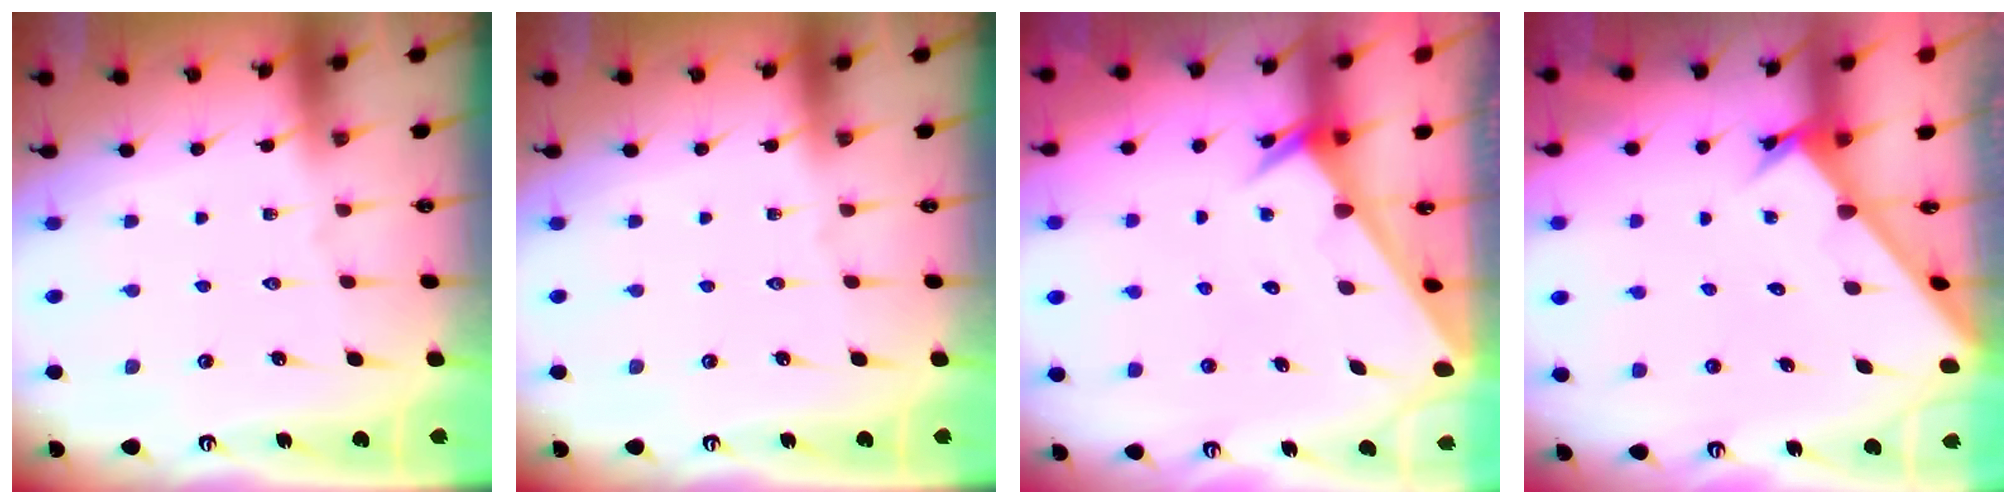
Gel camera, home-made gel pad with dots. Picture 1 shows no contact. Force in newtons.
{"total": 0.0}
{"total": 2.5, "press": 2.5, "slide": 0.1}
{"total": 2.6, "press": 2.6, "slide": 0.3}